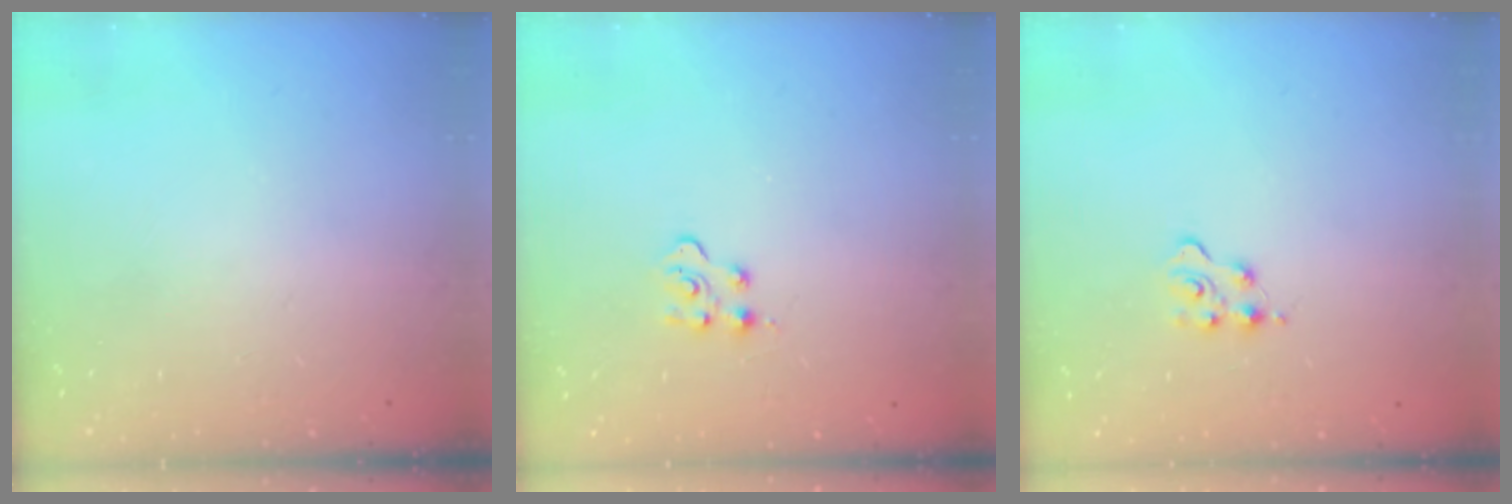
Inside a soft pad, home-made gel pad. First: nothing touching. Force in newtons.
{"total": 3.6, "press": 3.6, "slide": 0.5}
{"total": 3.4, "press": 3.3, "slide": 0.4}